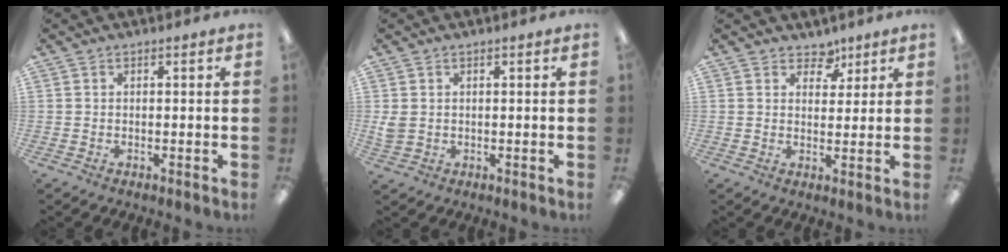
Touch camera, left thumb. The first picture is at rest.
{"total": 2.5, "force": [0.4, 2.0, 1.4], "torque": [-0.027, 0.004, 0.009]}
{"total": 5.0, "force": [3.5, 3.2, 1.4], "torque": [-0.007, -0.020, 0.060]}